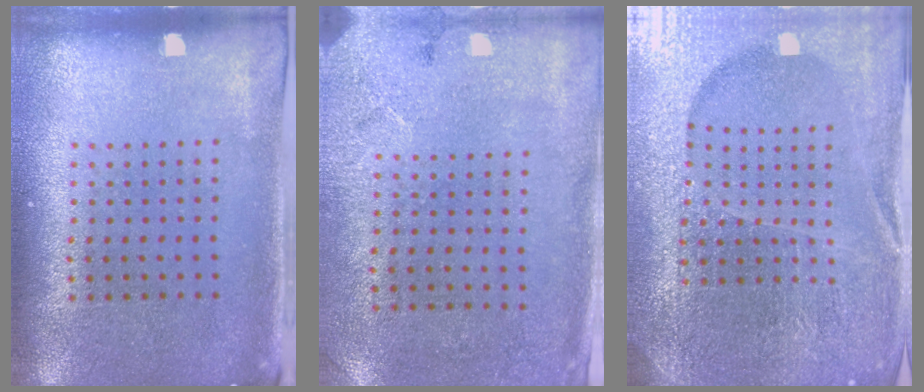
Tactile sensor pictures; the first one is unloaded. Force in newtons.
{"total": 2.7, "press": 2.2, "slide": 1.6}
{"total": 5.7, "press": 5.1, "slide": 2.6}